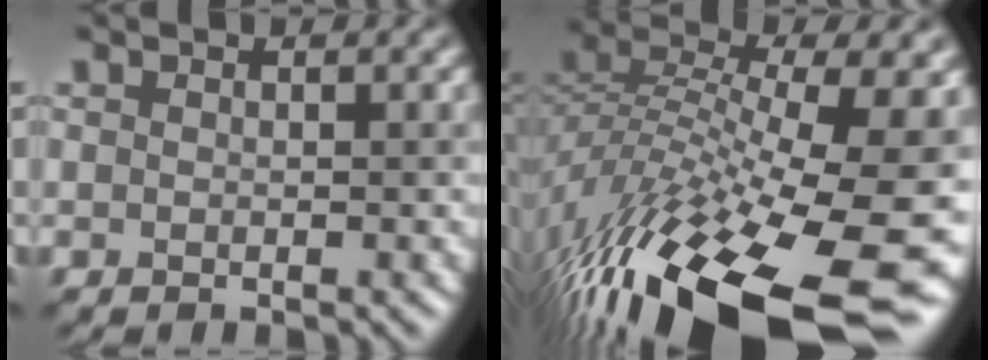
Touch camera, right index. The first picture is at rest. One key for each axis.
{"total": 17.7, "fx": -9.2, "fy": 6.4, "fz": 13.7, "tx": -0.278, "ty": -0.006, "tz": -0.157}